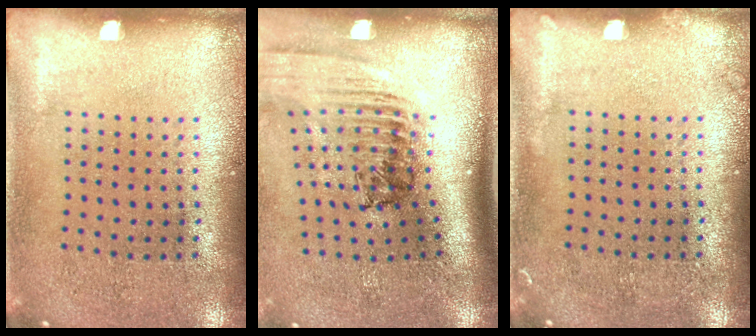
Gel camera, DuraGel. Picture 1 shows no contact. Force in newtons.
{"total": 2.6, "press": 1.8, "slide": 1.8}
{"total": 0.5, "press": 0.5, "slide": 0.1}